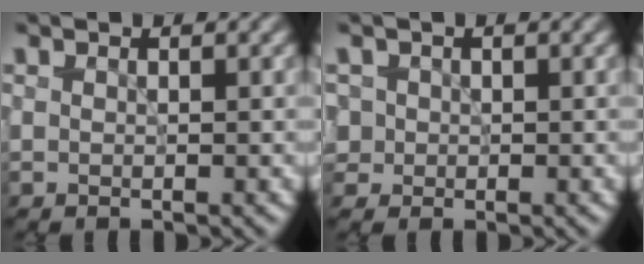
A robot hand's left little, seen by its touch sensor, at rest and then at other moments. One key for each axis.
{"total": 1.6, "fx": 0.2, "fy": 1.6, "fz": 0.1, "tx": 0.012, "ty": 0.003, "tz": 0.000}